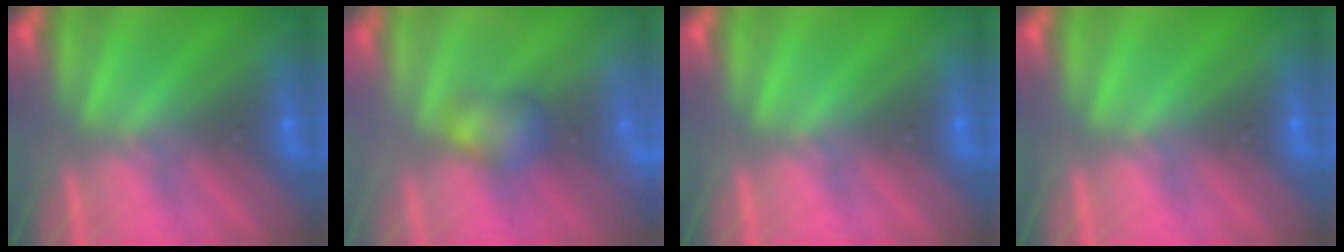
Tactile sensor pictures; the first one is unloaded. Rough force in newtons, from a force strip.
{"total": 3.0}
{"total": 0.0}
{"total": 0.0}